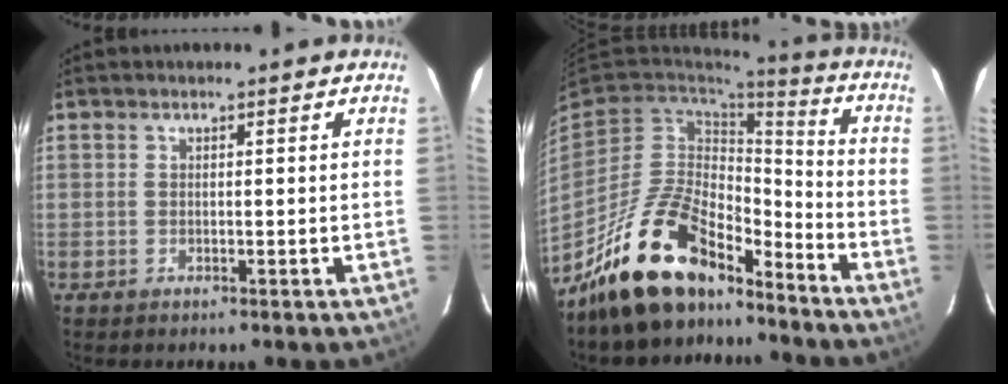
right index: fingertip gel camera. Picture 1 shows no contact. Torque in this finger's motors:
{"motor_torque": [1.09, -1.05, 0.85, 0.21]}